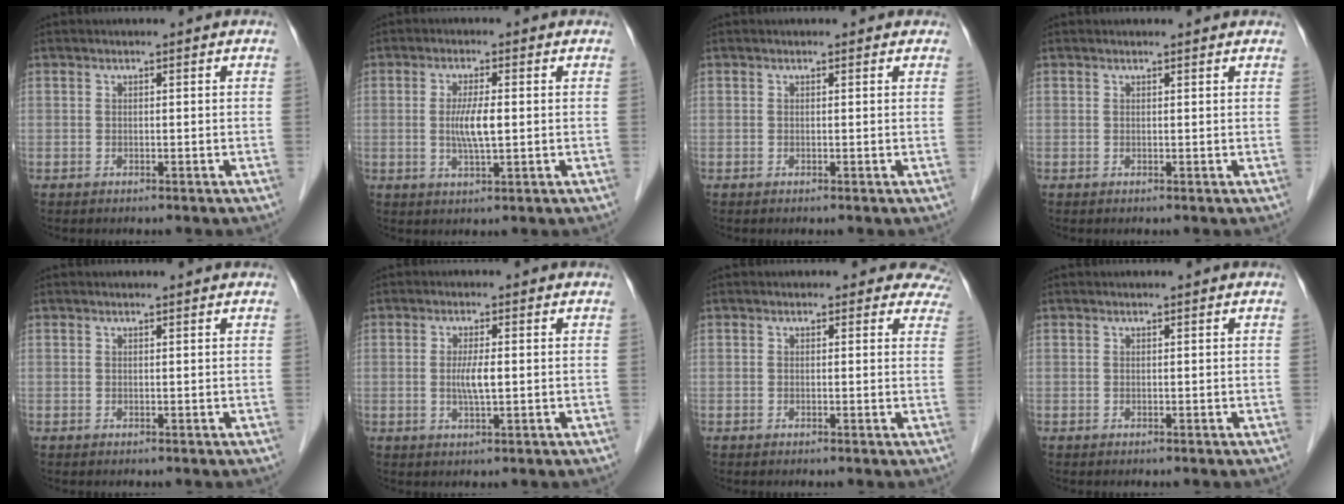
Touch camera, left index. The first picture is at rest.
{"total": 4.6, "force": [0.0, 0.7, 4.6], "torque": [-0.092, -0.005, 0.000]}
{"total": 1.0, "force": [0.7, 0.7, 0.1], "torque": [0.001, -0.001, -0.001]}
{"total": 1.7, "force": [1.6, 0.3, 0.3], "torque": [-0.015, 0.007, 0.015]}
{"total": 0.7, "force": [0.7, 0.1, 0.1], "torque": [-0.008, 0.003, 0.008]}
{"total": 3.2, "force": [0.0, 0.4, 3.2], "torque": [-0.064, -0.003, 0.001]}
{"total": 5.1, "force": [4.2, 2.8, -0.1], "torque": [0.040, -0.010, 0.009]}
{"total": 0.0}